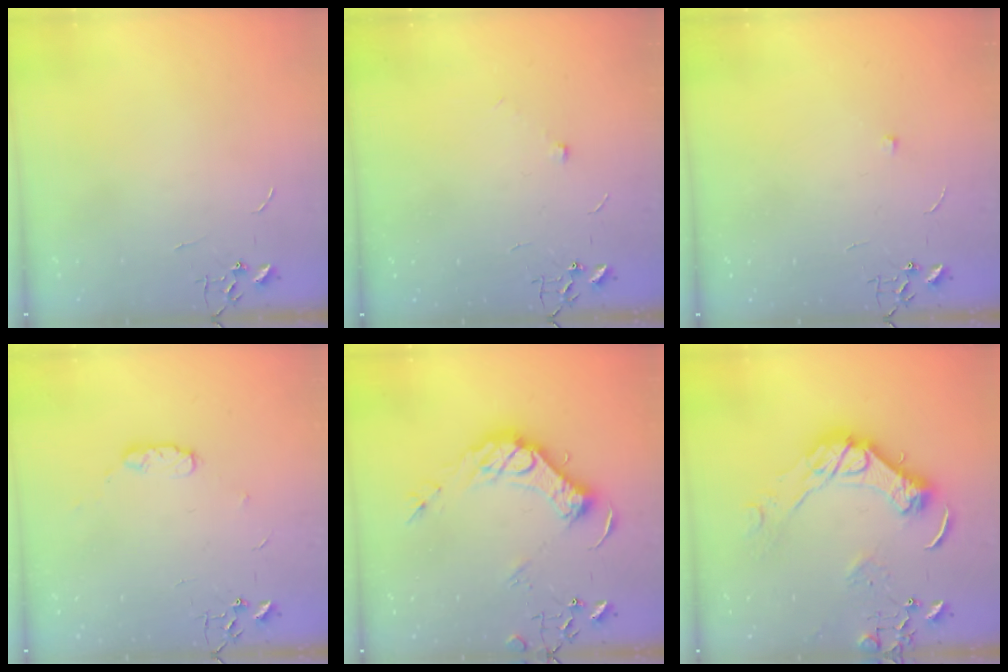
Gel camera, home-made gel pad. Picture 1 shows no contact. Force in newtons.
{"total": 4.1, "press": 3.9, "slide": 1.1}
{"total": 4.8, "press": 4.7, "slide": 1.1}
{"total": 6.2, "press": 6.1, "slide": 0.9}
{"total": 16.9, "press": 16.8, "slide": 1.7}
{"total": 14.9, "press": 14.9, "slide": 0.9}